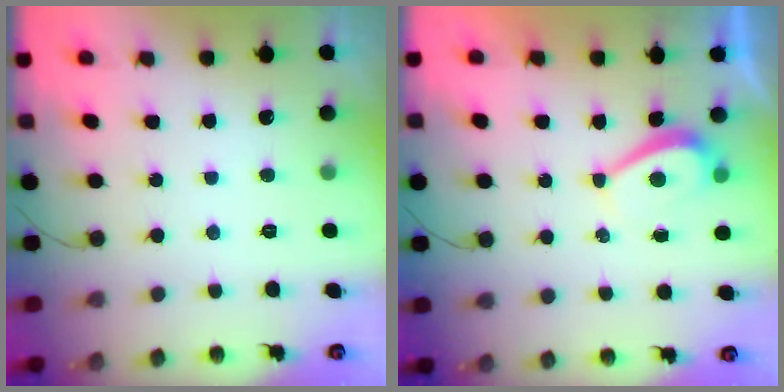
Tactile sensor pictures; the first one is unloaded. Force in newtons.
{"total": 2.2, "press": 2.1, "slide": 0.6}